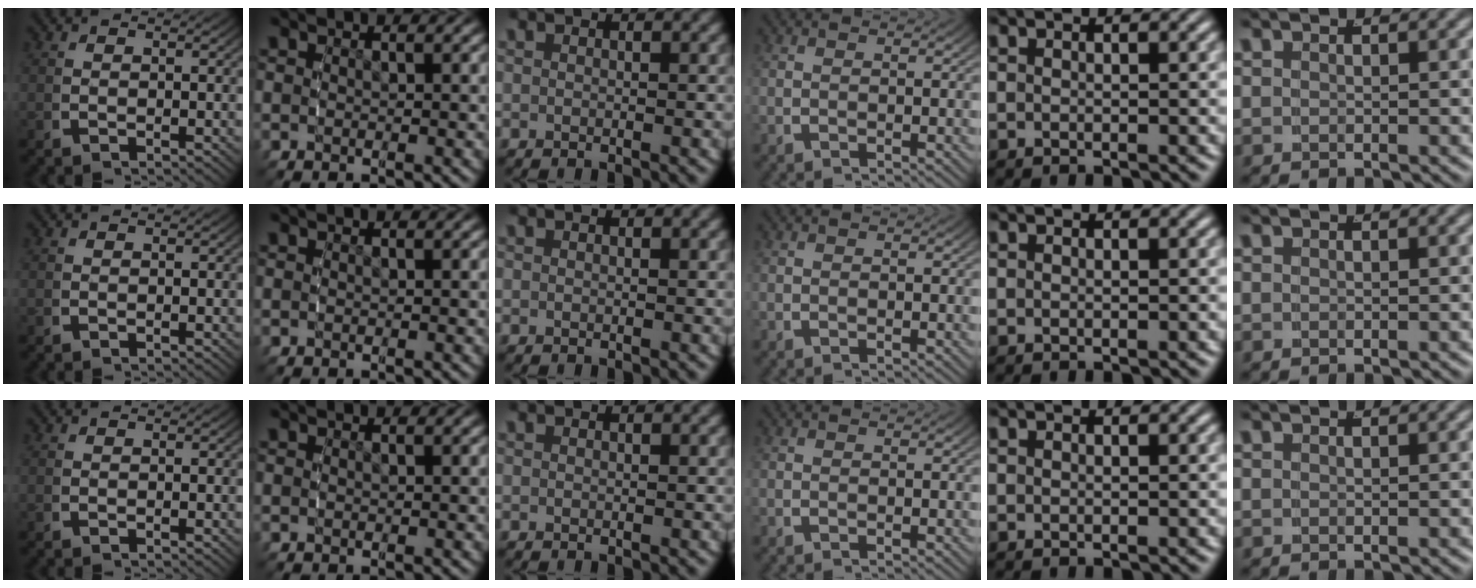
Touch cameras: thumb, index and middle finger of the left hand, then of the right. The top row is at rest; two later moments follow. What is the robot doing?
{"motion": "reach", "object": "paper towel"}